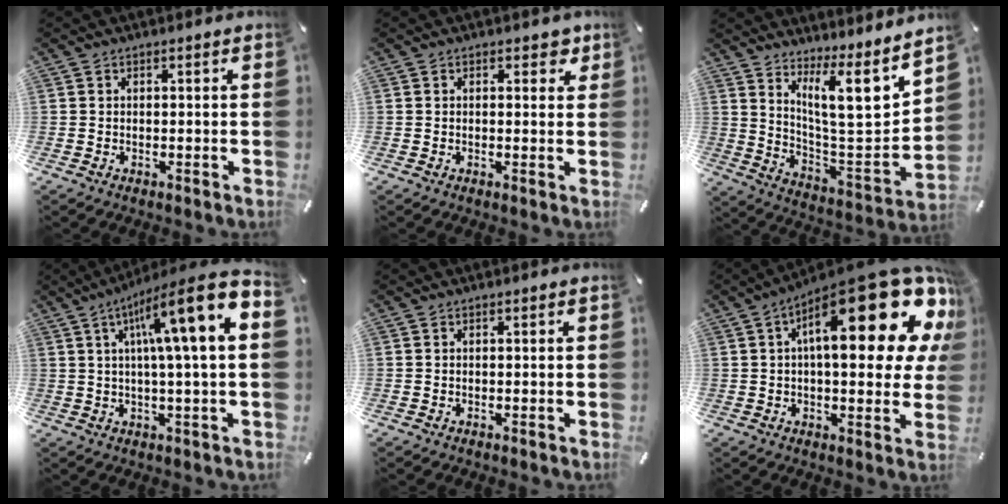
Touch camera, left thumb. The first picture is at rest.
{"total": 2.6, "force": [1.2, 1.6, 1.6], "torque": [-0.005, -0.006, 0.011]}
{"total": 15.3, "force": [9.4, 4.4, 11.3], "torque": [-0.165, -0.081, 0.146]}
{"total": 16.9, "force": [5.9, 1.8, 15.8], "torque": [-0.257, -0.033, 0.077]}
{"total": 0.0}
{"total": 27.5, "force": [11.5, 9.7, 23.0], "torque": [-0.343, -0.083, 0.186]}